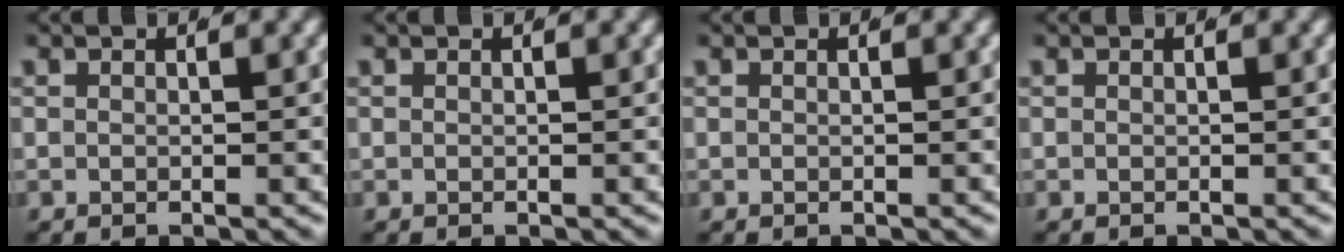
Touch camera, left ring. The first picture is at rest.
{"total": 0.0}
{"total": 0.0}
{"total": 0.0}